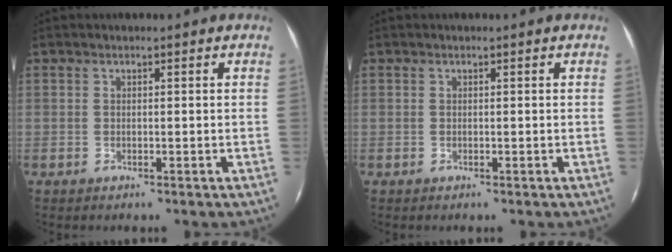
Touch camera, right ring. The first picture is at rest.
{"total": 0.0}